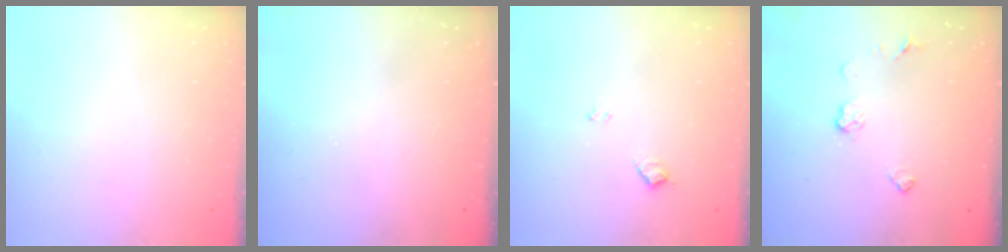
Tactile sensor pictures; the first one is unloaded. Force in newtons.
{"total": 0.0}
{"total": 8.0, "press": 8.0, "slide": 0.7}
{"total": 5.8, "press": 5.7, "slide": 0.5}